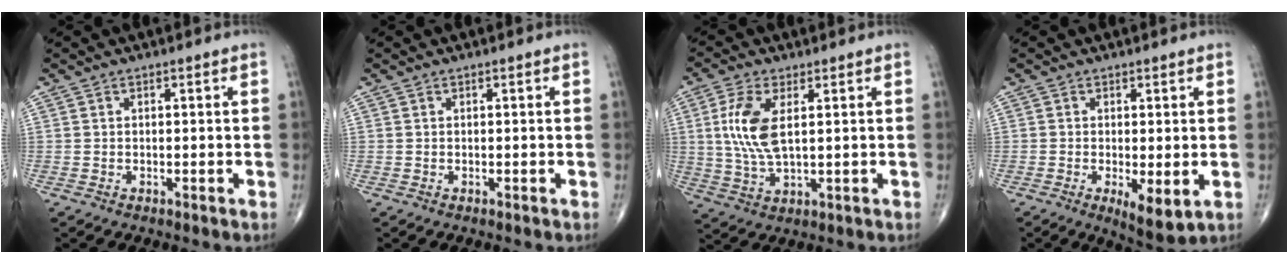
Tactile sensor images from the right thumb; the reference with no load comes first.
{"total": 0.0}
{"total": 9.4, "force": [2.0, 4.0, 8.2], "torque": [-0.185, -0.006, 0.043]}
{"total": 6.1, "force": [-1.5, 2.1, 5.6], "torque": [-0.084, -0.019, -0.019]}